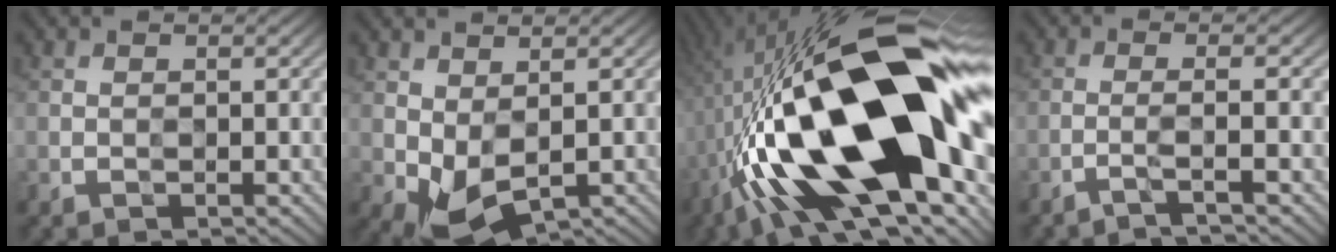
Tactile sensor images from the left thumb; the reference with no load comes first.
{"total": 3.3, "force": [0.4, 2.1, 2.5], "torque": [-0.066, 0.002, 0.010]}
{"total": 21.8, "force": [-3.0, 9.0, 19.7], "torque": [-0.369, 0.028, -0.055]}
{"total": 2.2, "force": [-1.7, -0.1, 1.3], "torque": [-0.011, 0.014, -0.052]}